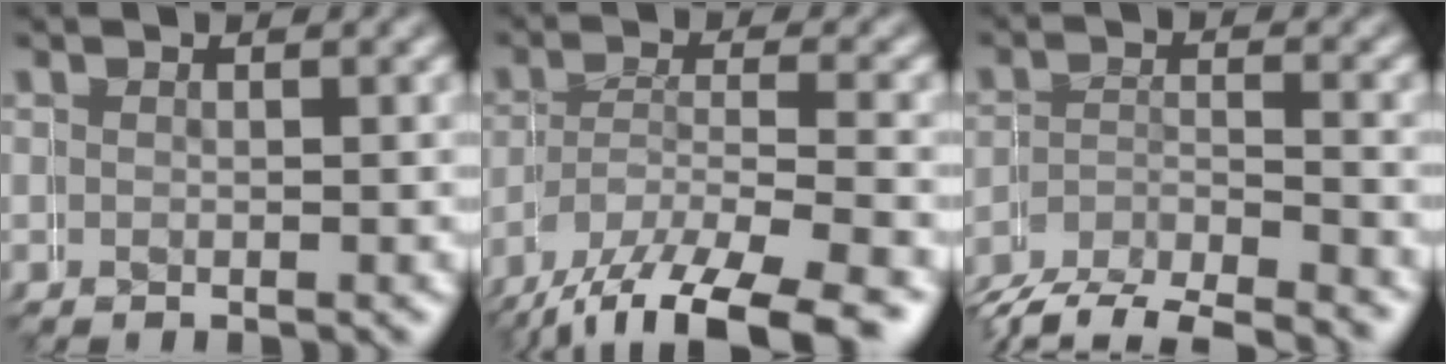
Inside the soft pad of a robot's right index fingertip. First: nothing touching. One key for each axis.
{"total": 6.4, "fx": -4.2, "fy": 3.1, "fz": 3.5, "tx": -0.079, "ty": -0.022, "tz": -0.051}
{"total": 4.7, "fx": -3.5, "fy": 3.1, "fz": 0.8, "tx": -0.017, "ty": -0.004, "tz": -0.067}